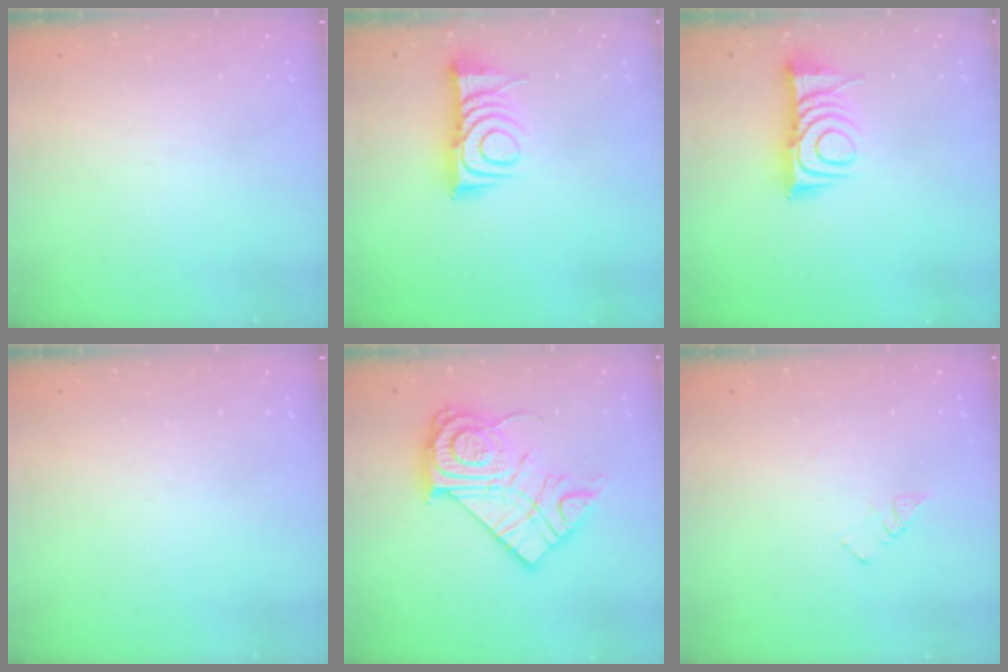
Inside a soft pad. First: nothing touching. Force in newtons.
{"total": 10.0, "press": 10.0, "slide": 0.3}
{"total": 10.0, "press": 10.0, "slide": 0.3}
{"total": 0.0}
{"total": 20.7, "press": 20.6, "slide": 1.9}
{"total": 4.0, "press": 4.0, "slide": 0.4}